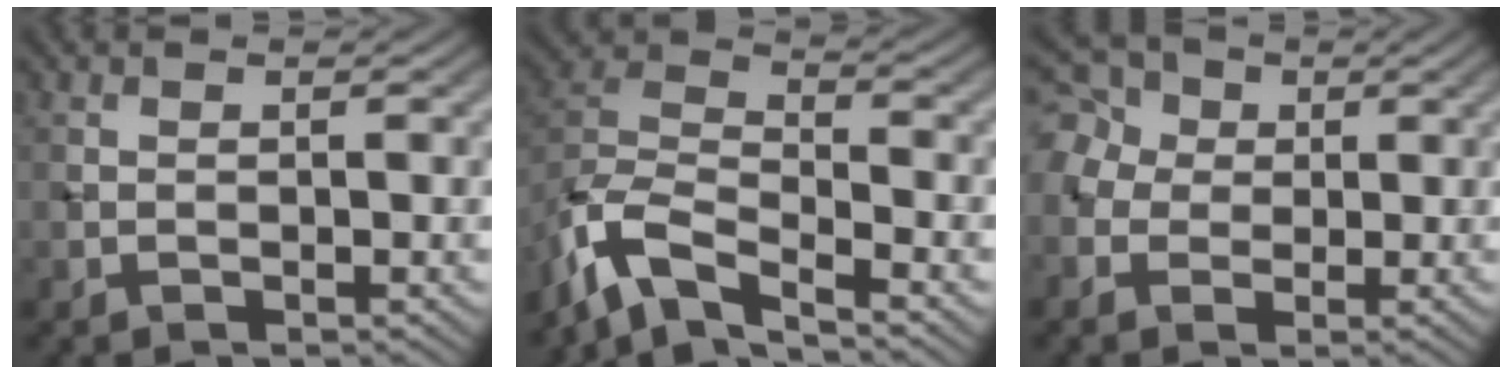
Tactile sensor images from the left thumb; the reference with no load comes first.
{"total": 9.0, "force": [-6.7, 2.8, 5.4], "torque": [-0.117, -0.003, -0.151]}
{"total": 6.9, "force": [1.2, 5.9, 3.4], "torque": [-0.104, 0.024, 0.002]}